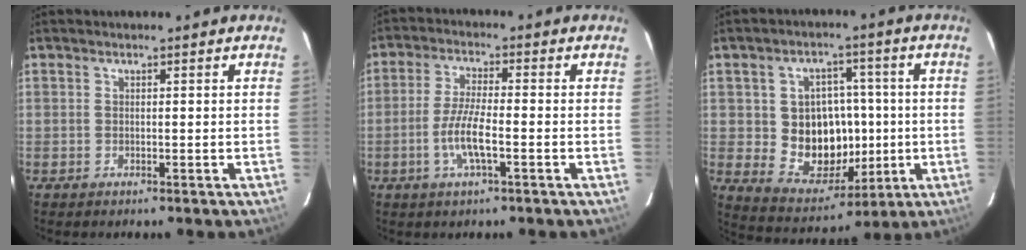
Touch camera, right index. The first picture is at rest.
{"total": 6.9, "force": [-2.4, 1.2, 6.4], "torque": [-0.131, -0.004, -0.048]}
{"total": 13.3, "force": [-0.8, 11.2, 7.0], "torque": [-0.142, 0.009, 0.010]}